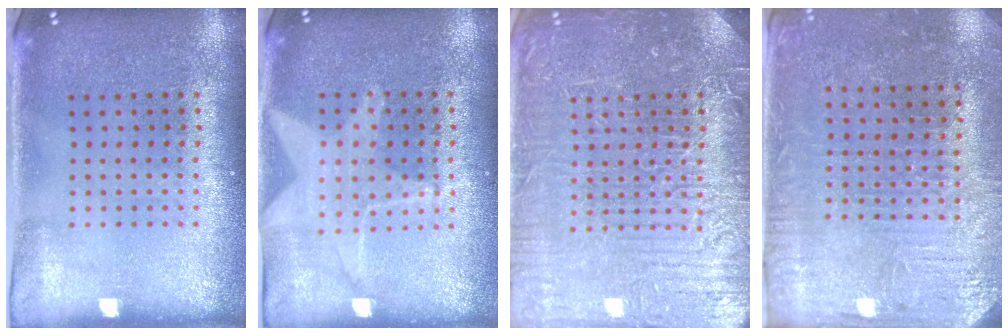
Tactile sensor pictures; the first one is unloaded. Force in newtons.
{"total": 1.4, "press": 1.3, "slide": 0.4}
{"total": 5.5, "press": 5.5, "slide": 0.7}
{"total": 3.1, "press": 3.0, "slide": 0.7}